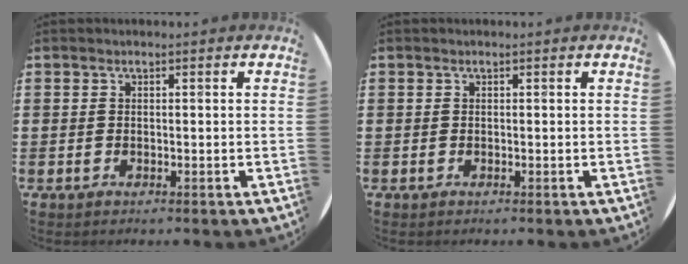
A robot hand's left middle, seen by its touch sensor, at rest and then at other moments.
{"total": 0.0}